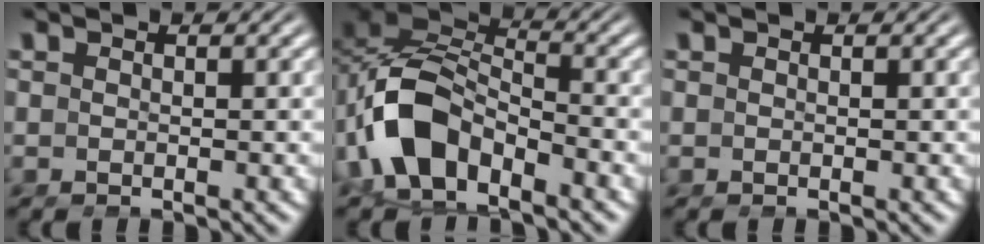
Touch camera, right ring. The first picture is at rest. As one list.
[{"total": 9.7, "force": [-2.3, 7.5, 5.7], "torque": [-0.158, -0.024, -0.042]}, {"total": 0.0}]